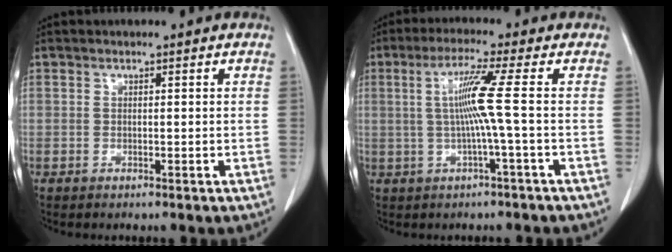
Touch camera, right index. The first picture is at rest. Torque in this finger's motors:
{"motor_torque": [0.84, 0.22, 0.31, 0.11]}